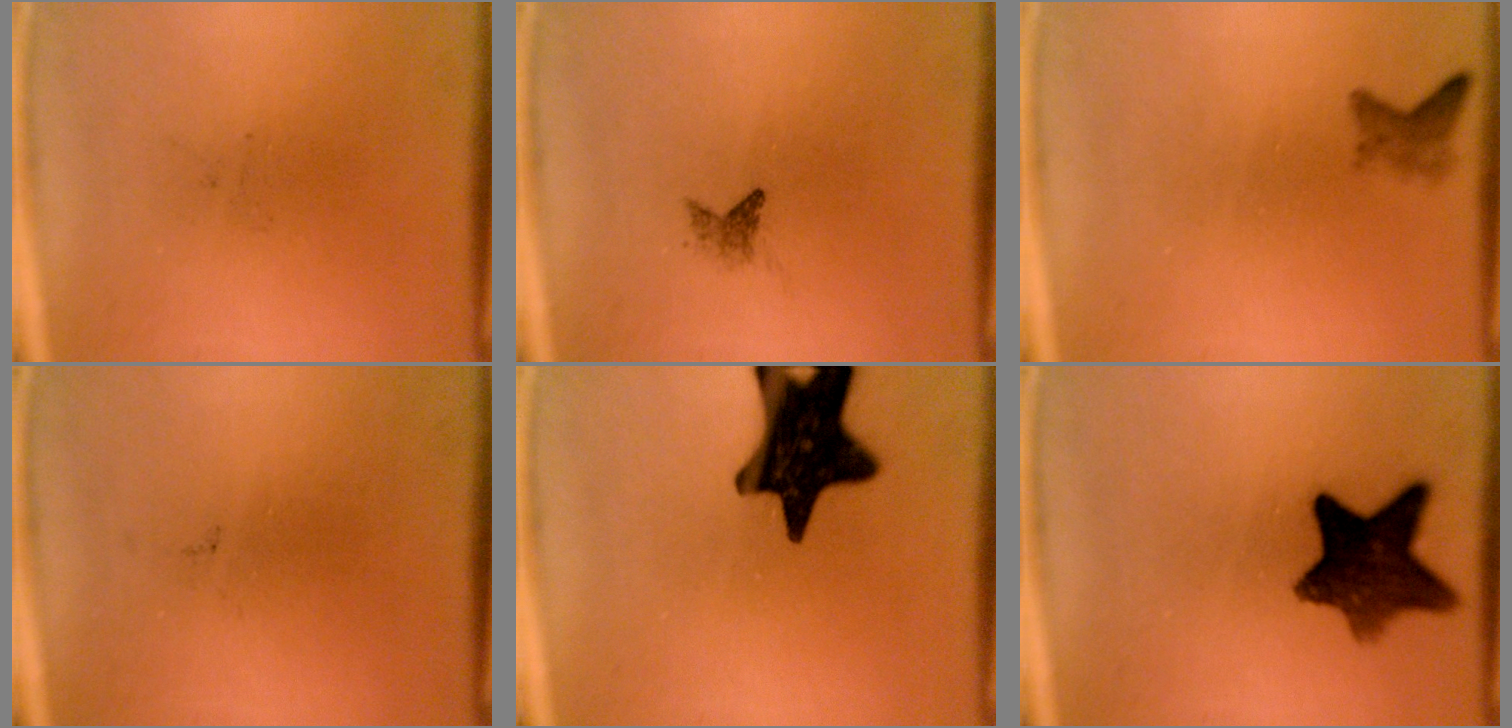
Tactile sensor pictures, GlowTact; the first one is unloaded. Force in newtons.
{"total": 1.2}
{"total": 1.7}
{"total": 0.0}
{"total": 16.9}
{"total": 10.4}